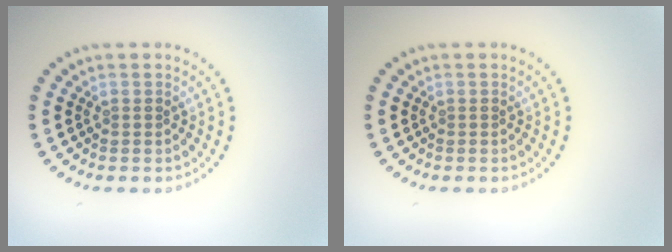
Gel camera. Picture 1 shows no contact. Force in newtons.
{"total": 0.0}